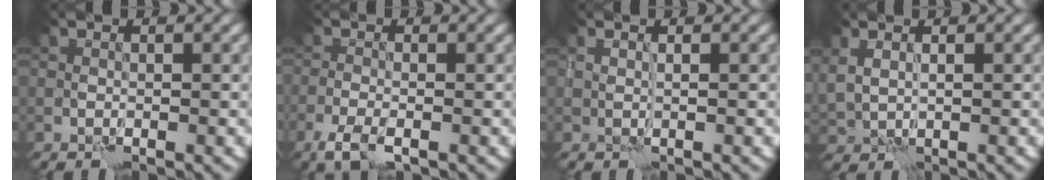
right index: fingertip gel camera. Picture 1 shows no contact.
{"total": 2.2, "force": [-1.4, 0.6, 1.7], "torque": [-0.040, -0.008, -0.033]}
{"total": 0.8, "force": [0.6, 0.0, 0.4], "torque": [-0.005, -0.009, 0.016]}
{"total": 1.5, "force": [1.2, 0.5, 0.7], "torque": [-0.016, -0.005, 0.032]}